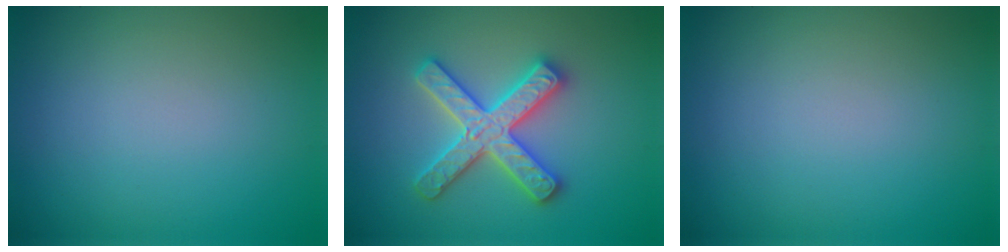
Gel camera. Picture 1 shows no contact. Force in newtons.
{"total": 5.0, "press": 4.9, "slide": 0.9}
{"total": 0.0}